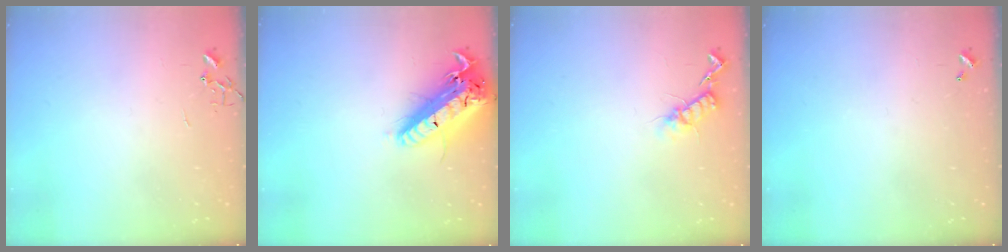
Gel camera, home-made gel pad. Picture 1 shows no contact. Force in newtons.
{"total": 22.5, "press": 21.9, "slide": 5.2}
{"total": 10.8, "press": 10.8, "slide": 0.1}
{"total": 0.0}